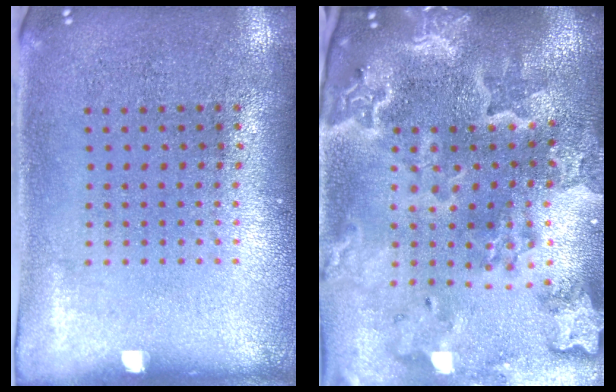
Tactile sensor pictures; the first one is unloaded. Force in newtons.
{"total": 4.6, "press": 3.8, "slide": 2.7}